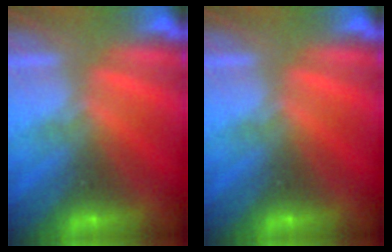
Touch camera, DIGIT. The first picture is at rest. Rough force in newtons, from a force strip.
{"total": 0.0}